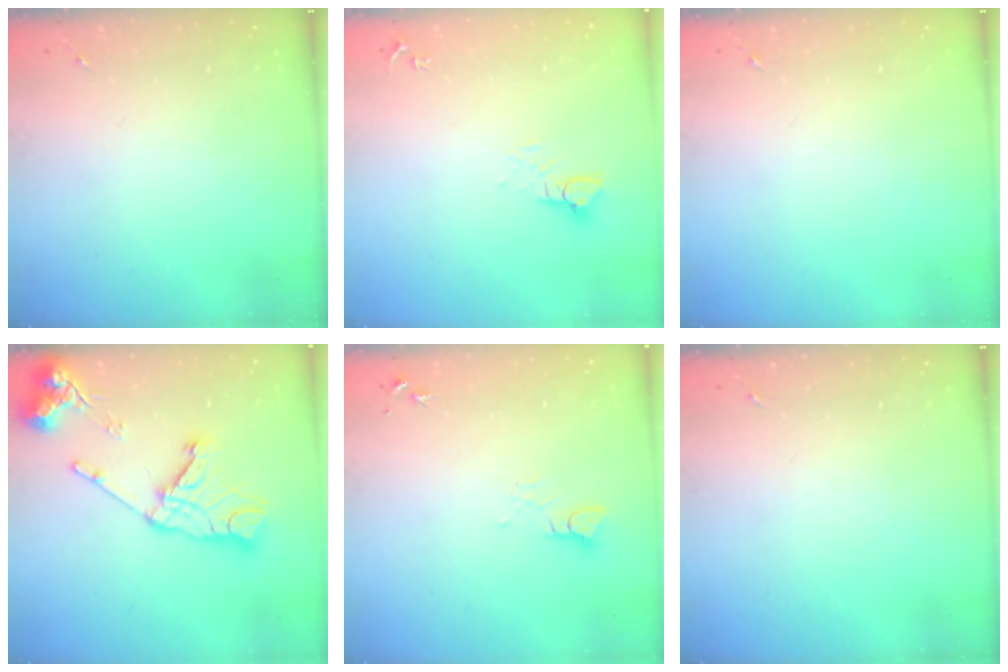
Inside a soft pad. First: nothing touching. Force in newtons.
{"total": 4.2, "press": 4.2, "slide": 0.4}
{"total": 0.0}
{"total": 18.1, "press": 18.0, "slide": 2.1}
{"total": 3.3, "press": 3.3, "slide": 0.1}
{"total": 0.0}